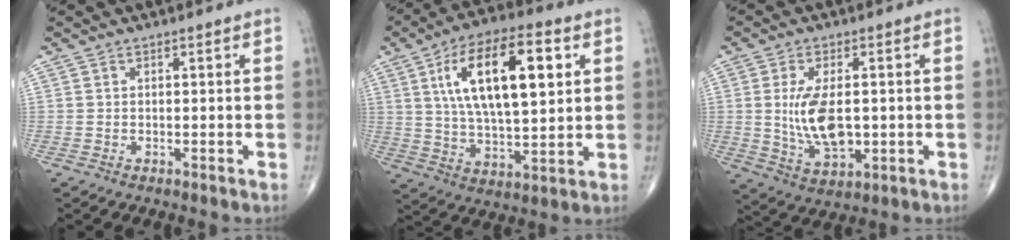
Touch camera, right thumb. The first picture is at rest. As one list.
[{"total": 19.6, "force": [5.8, 8.0, 16.9], "torque": [-0.277, -0.004, 0.098]}, {"total": 10.4, "force": [0.2, 5.3, 8.9], "torque": [-0.168, -0.013, 0.014]}]